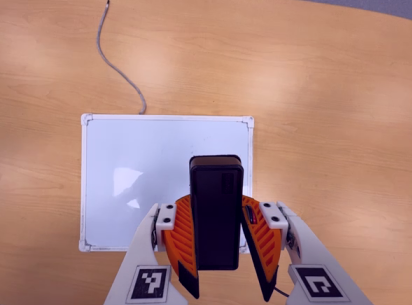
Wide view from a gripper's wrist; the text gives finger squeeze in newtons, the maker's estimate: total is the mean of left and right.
{"total": 7.1, "left": 7.0, "right": 7.1}